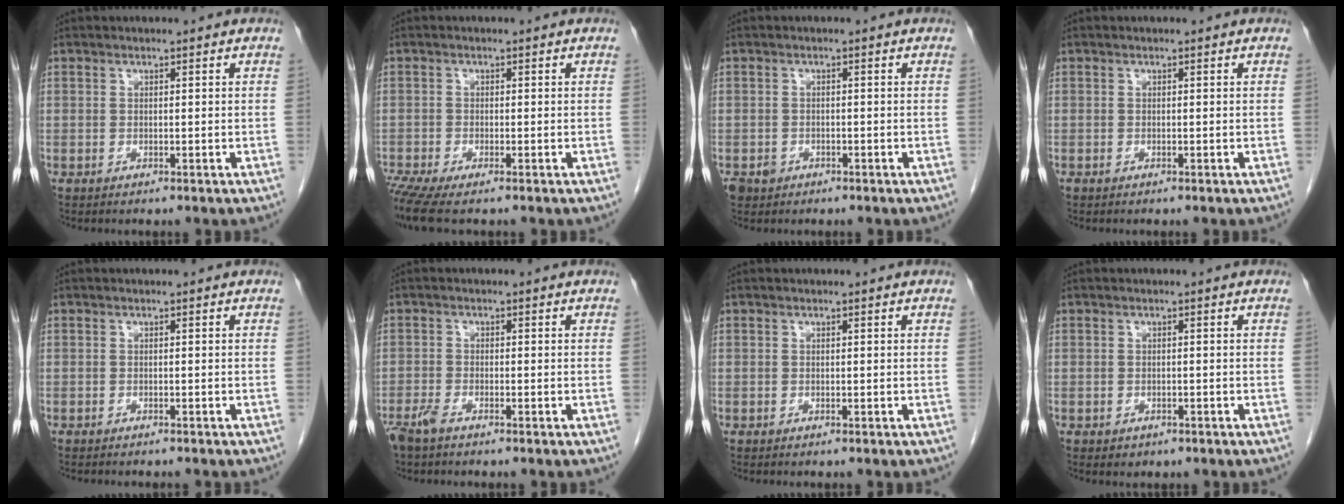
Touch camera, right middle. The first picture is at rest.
{"total": 4.7, "force": [-3.5, 0.6, 3.1], "torque": [-0.059, -0.011, -0.066]}
{"total": 2.0, "force": [-1.1, 1.6, 0.4], "torque": [-0.009, 0.004, -0.015]}
{"total": 0.0}
{"total": 3.4, "force": [-3.2, 0.5, 1.3], "torque": [-0.017, -0.003, -0.039]}
{"total": 2.7, "force": [-2.1, 0.5, 1.6], "torque": [-0.038, -0.004, -0.042]}
{"total": 0.0}
{"total": 1.4, "force": [-0.8, 1.1, 0.5], "torque": [-0.009, 0.002, -0.004]}